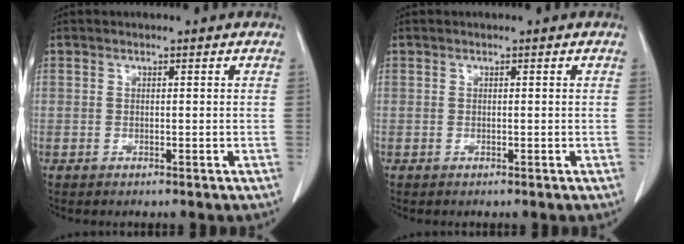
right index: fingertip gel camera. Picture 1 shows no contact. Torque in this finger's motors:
{"motor_torque": [0.00, 0.00, 0.00, 0.00]}